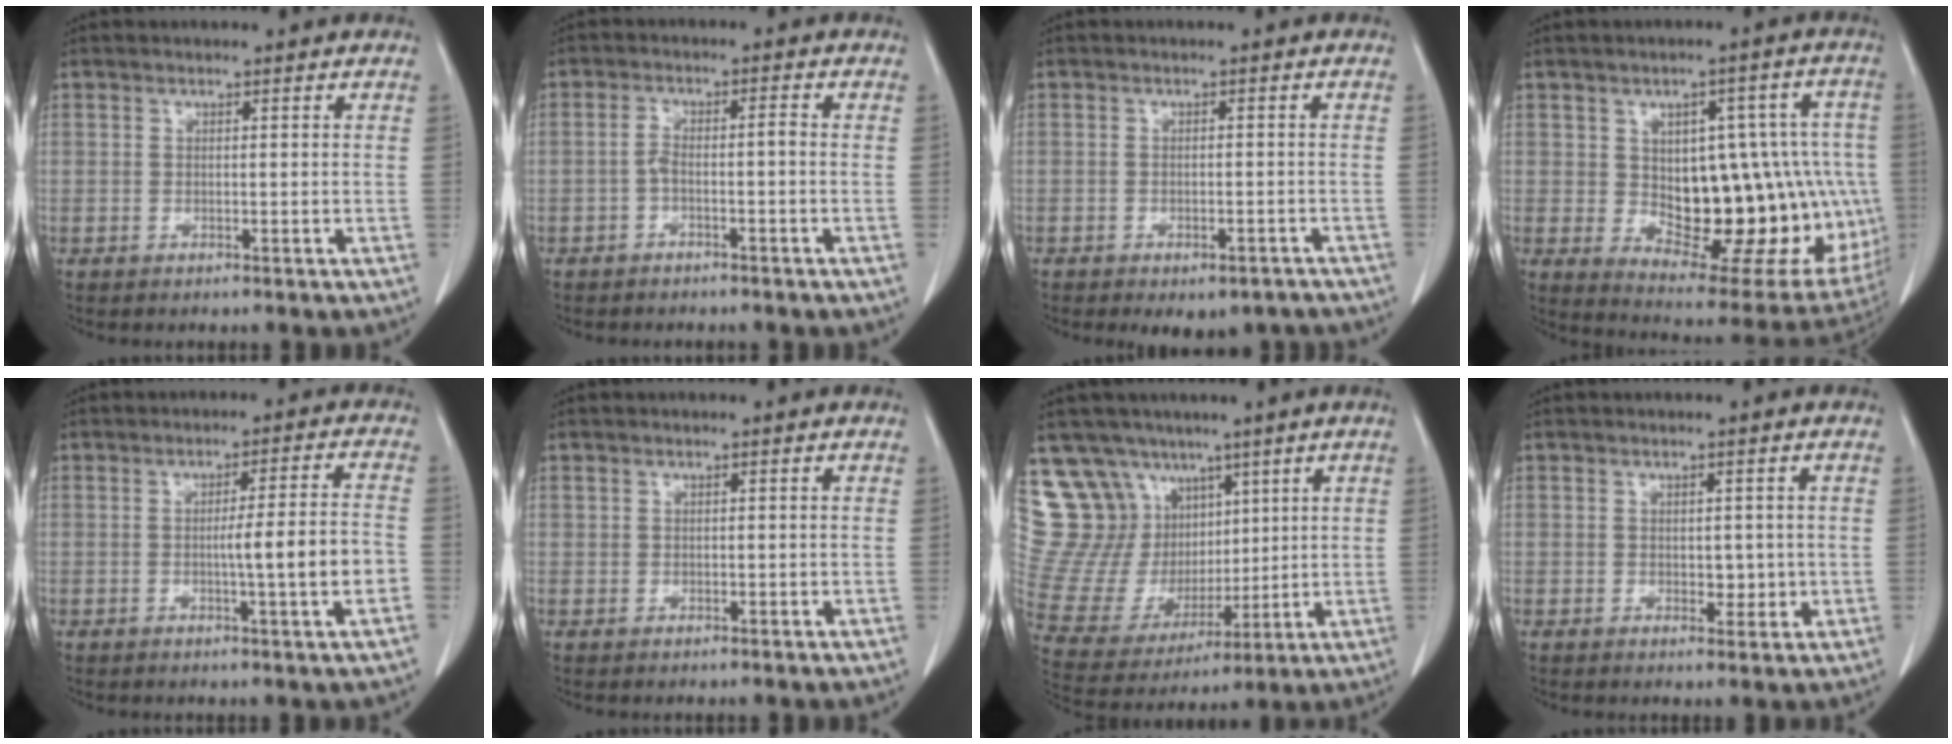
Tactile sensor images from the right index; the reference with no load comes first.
{"total": 2.8, "force": [-1.0, 0.7, 2.5], "torque": [-0.047, 0.017, -0.014]}
{"total": 6.9, "force": [-5.4, 3.1, 2.9], "torque": [-0.024, 0.007, -0.065]}
{"total": 22.3, "force": [-1.4, 10.1, 19.9], "torque": [-0.199, 0.028, 0.016]}
{"total": 7.7, "force": [-1.7, -0.5, 7.5], "torque": [-0.109, 0.003, -0.023]}
{"total": 0.5, "force": [0.3, 0.4, 0.1], "torque": [0.008, 0.002, 0.007]}
{"total": 16.8, "force": [10.1, 12.6, 4.7], "torque": [-0.108, 0.059, 0.216]}
{"total": 2.7, "force": [0.1, 1.8, 2.0], "torque": [-0.022, -0.001, 0.011]}